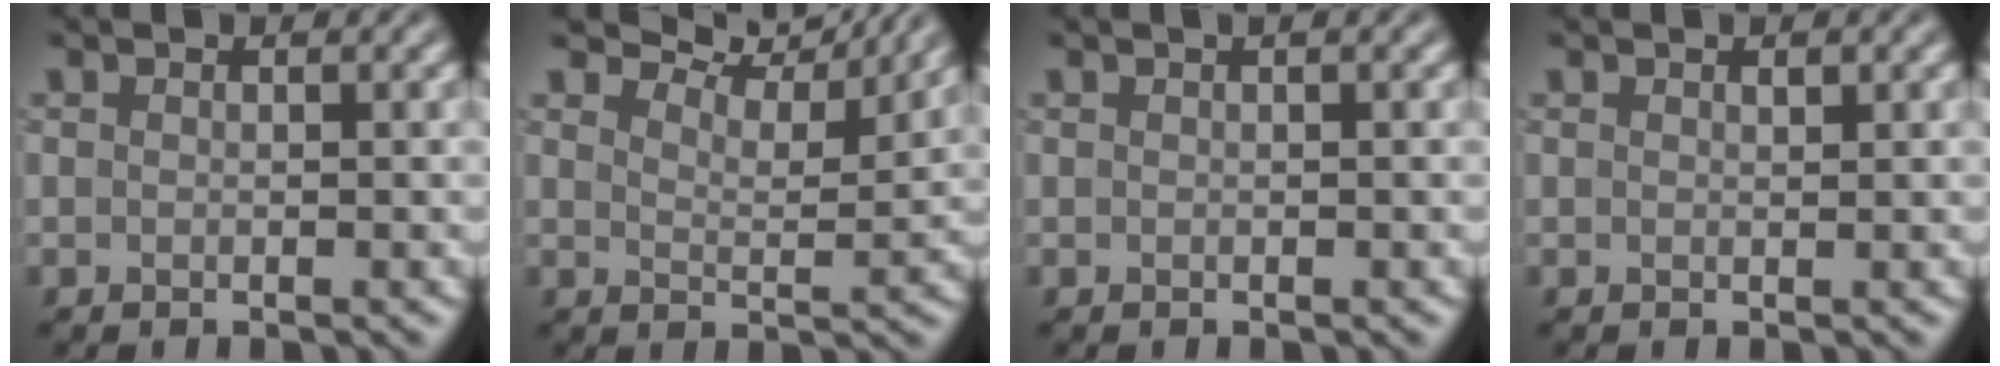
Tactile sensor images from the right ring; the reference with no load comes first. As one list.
[{"total": 7.2, "force": [6.7, 1.2, 2.4], "torque": [-0.047, 0.008, 0.090]}, {"total": 0.8, "force": [0.3, 0.1, 0.7], "torque": [-0.010, 0.009, 0.004]}, {"total": 0.5, "force": [0.3, 0.2, 0.4], "torque": [-0.006, -0.002, 0.006]}]